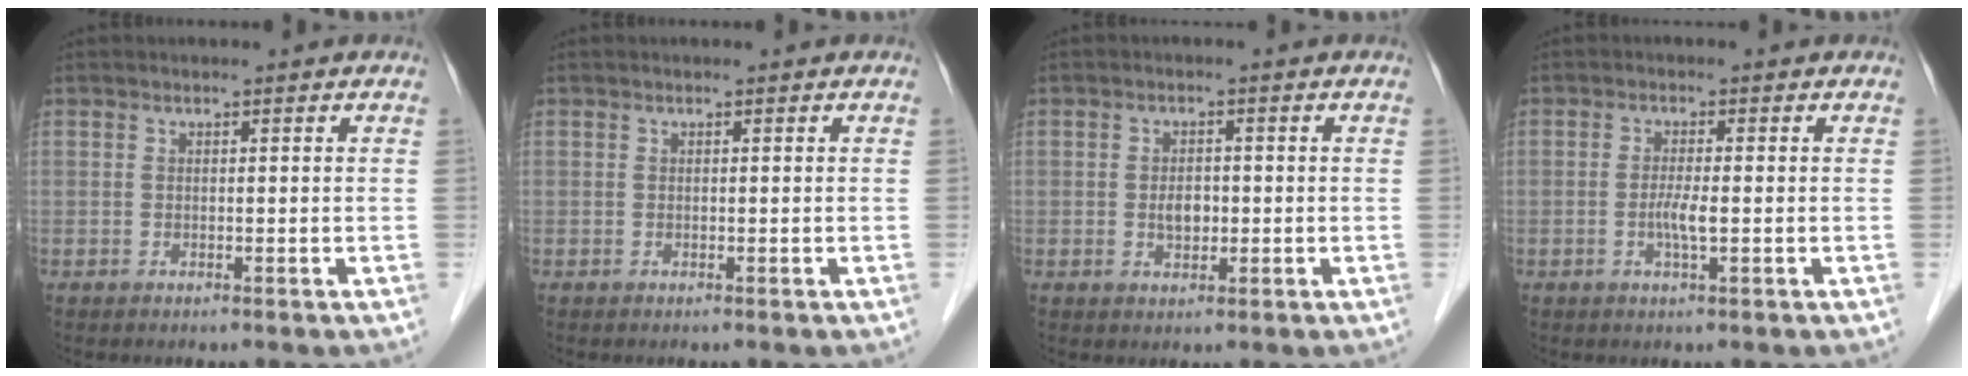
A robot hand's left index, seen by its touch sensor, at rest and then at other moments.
{"total": 0.0}
{"total": 2.6, "force": [-0.4, 1.6, 2.0], "torque": [-0.035, 0.001, -0.003]}
{"total": 2.5, "force": [-0.6, 0.1, 2.4], "torque": [-0.052, -0.004, -0.011]}